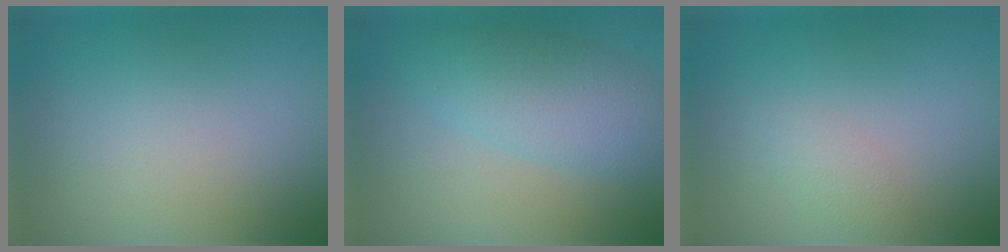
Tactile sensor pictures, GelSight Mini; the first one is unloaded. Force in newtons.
{"total": 4.9, "press": 4.9, "slide": 0.1}
{"total": 1.5, "press": 1.5, "slide": 0.0}